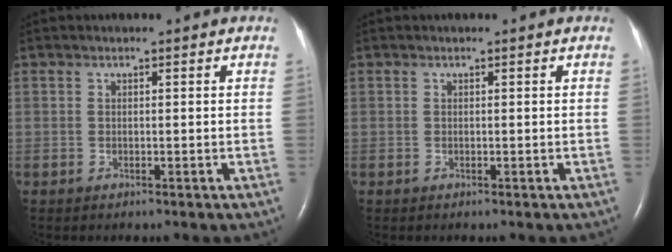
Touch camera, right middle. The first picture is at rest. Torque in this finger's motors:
{"motor_torque": [-0.03, 0.02, -0.02, 0.00]}